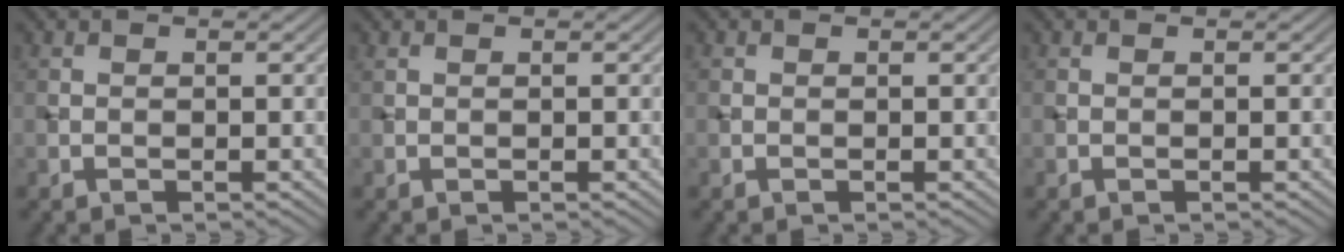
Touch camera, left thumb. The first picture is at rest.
{"total": 0.0}
{"total": 0.0}
{"total": 0.0}